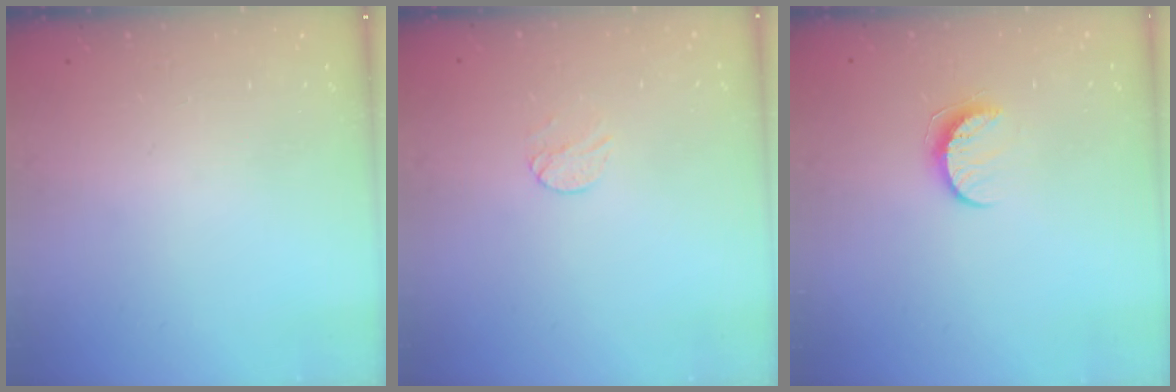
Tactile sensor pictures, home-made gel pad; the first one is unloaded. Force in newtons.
{"total": 4.8, "press": 4.7, "slide": 0.4}
{"total": 8.1, "press": 8.1, "slide": 0.6}